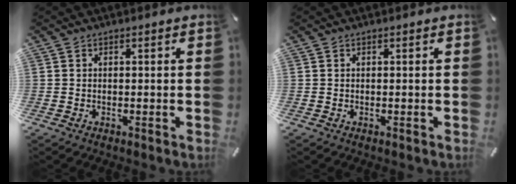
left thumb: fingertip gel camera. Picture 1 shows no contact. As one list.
[{"total": 0.0}]